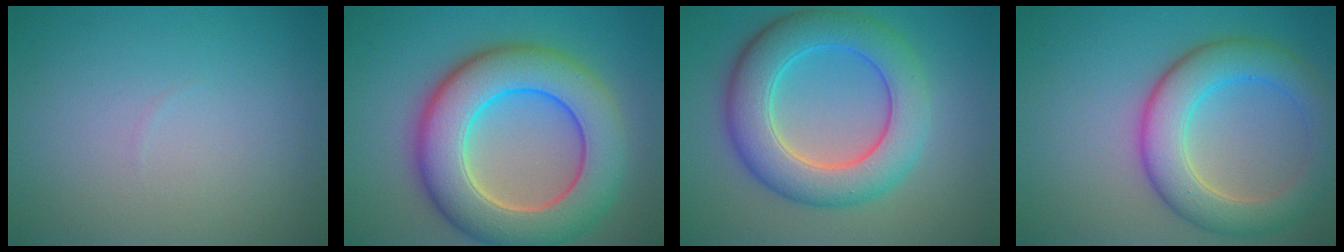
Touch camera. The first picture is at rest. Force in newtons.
{"total": 11.2, "press": 11.2, "slide": 0.7}
{"total": 8.0, "press": 8.0, "slide": 0.2}
{"total": 6.8, "press": 6.8, "slide": 0.5}